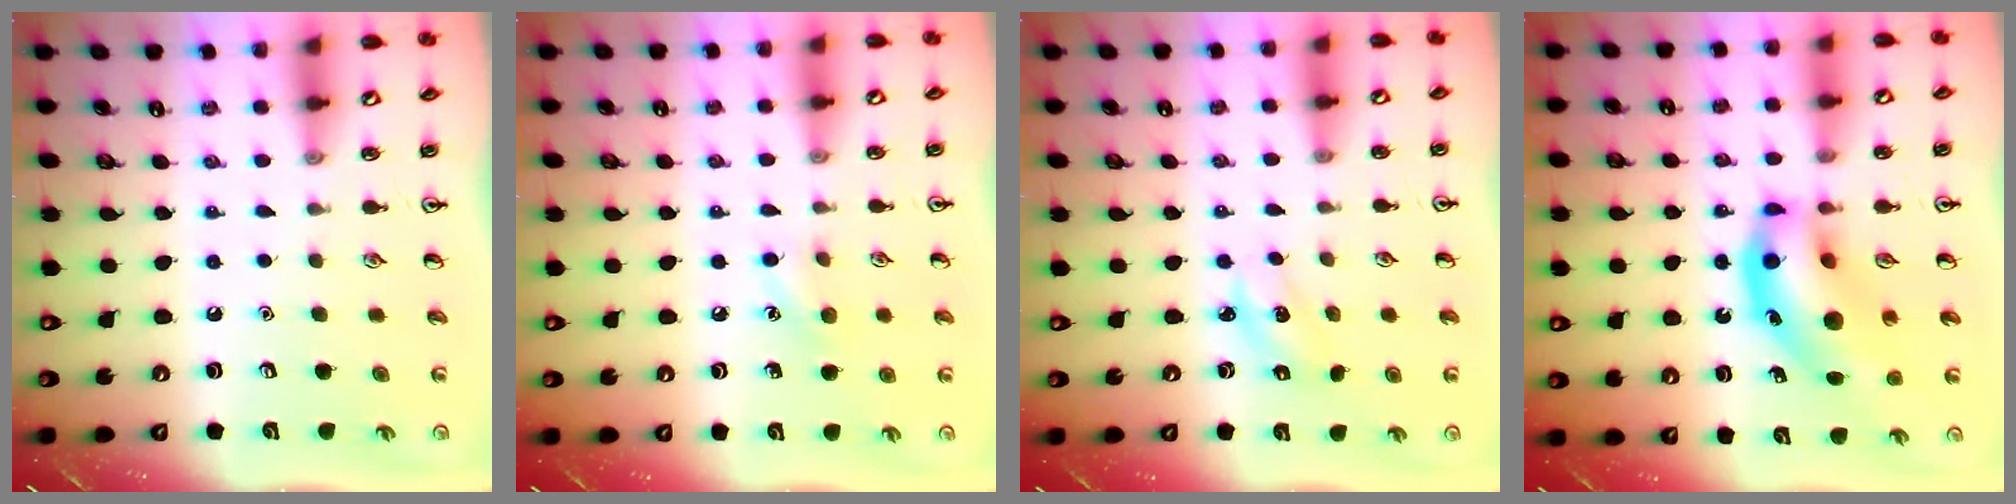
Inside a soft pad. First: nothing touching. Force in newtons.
{"total": 6.7, "press": 6.4, "slide": 1.9}
{"total": 2.4, "press": 2.3, "slide": 0.5}
{"total": 15.3, "press": 14.7, "slide": 4.5}